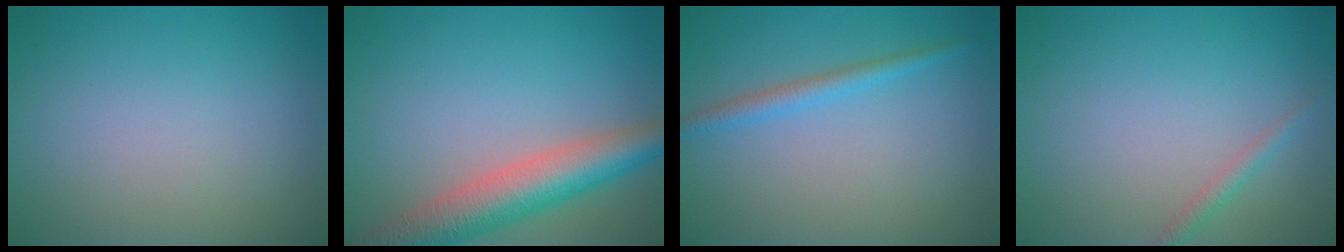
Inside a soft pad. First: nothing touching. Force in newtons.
{"total": 7.0, "press": 7.0, "slide": 0.4}
{"total": 1.8, "press": 1.8, "slide": 0.1}
{"total": 1.2, "press": 1.2, "slide": 0.1}